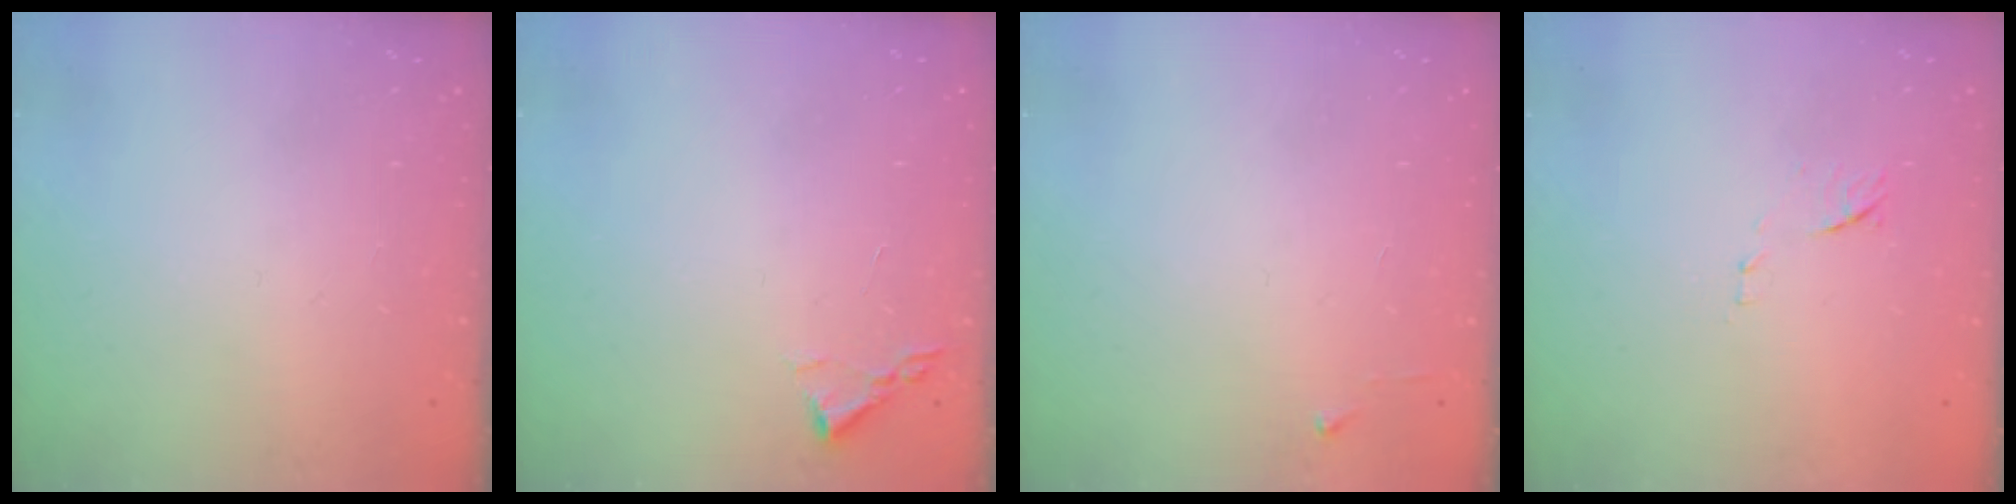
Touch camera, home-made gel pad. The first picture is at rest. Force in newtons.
{"total": 1.8, "press": 1.8, "slide": 0.3}
{"total": 3.2, "press": 3.1, "slide": 0.4}
{"total": 7.1, "press": 7.1, "slide": 0.7}